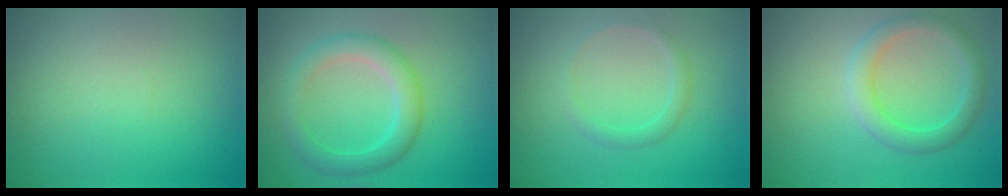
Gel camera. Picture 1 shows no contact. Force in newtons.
{"total": 3.5, "press": 3.5, "slide": 0.2}
{"total": 1.3, "press": 1.3, "slide": 0.1}
{"total": 3.0, "press": 3.0, "slide": 0.2}